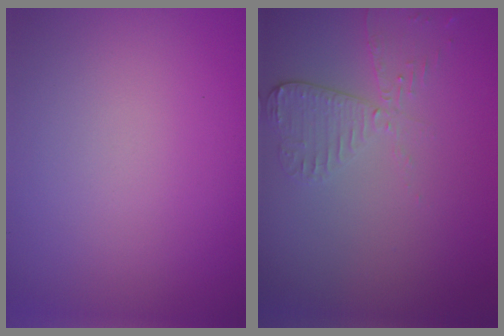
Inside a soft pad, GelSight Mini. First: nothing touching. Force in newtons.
{"total": 2.7, "press": 2.4, "slide": 1.2}